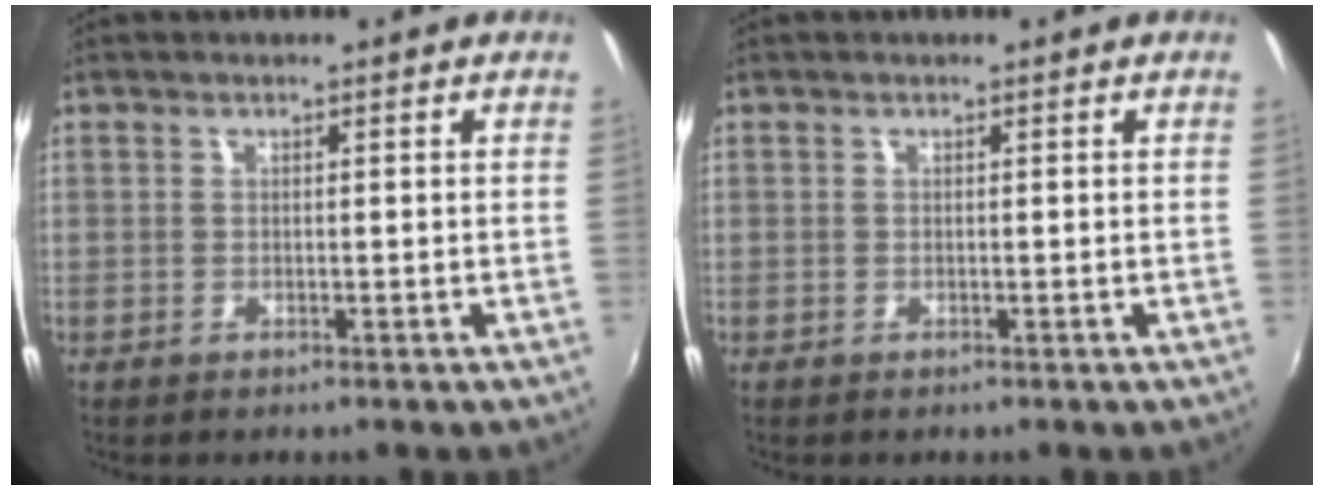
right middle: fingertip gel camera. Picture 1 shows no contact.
{"total": 0.0}